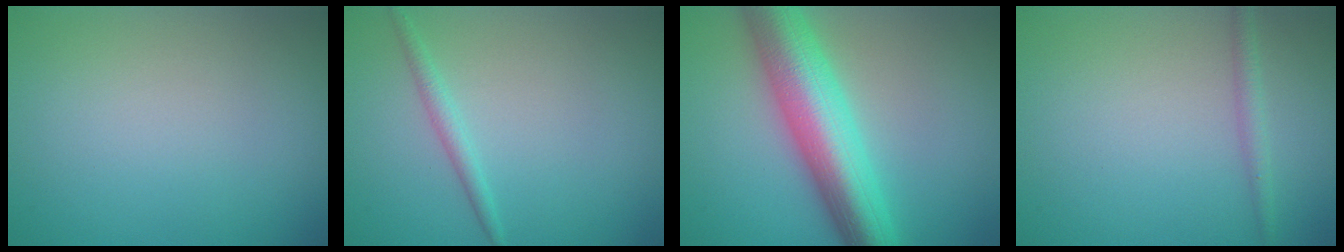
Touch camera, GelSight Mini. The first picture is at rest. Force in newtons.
{"total": 1.4, "press": 1.4, "slide": 0.1}
{"total": 9.2, "press": 9.2, "slide": 0.4}
{"total": 1.4, "press": 1.4, "slide": 0.1}